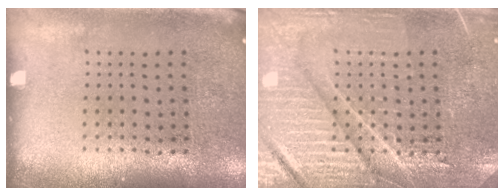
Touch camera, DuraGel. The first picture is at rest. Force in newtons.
{"total": 4.3, "press": 4.2, "slide": 0.8}